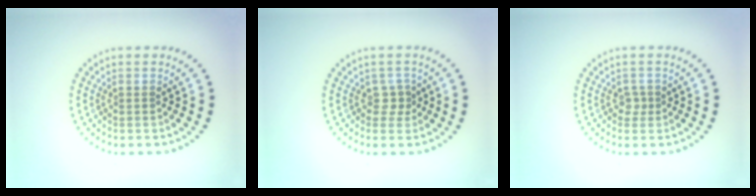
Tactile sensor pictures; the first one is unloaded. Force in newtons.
{"total": 1.2, "press": 0.9, "slide": 0.8}
{"total": 0.9, "press": 0.7, "slide": 0.5}